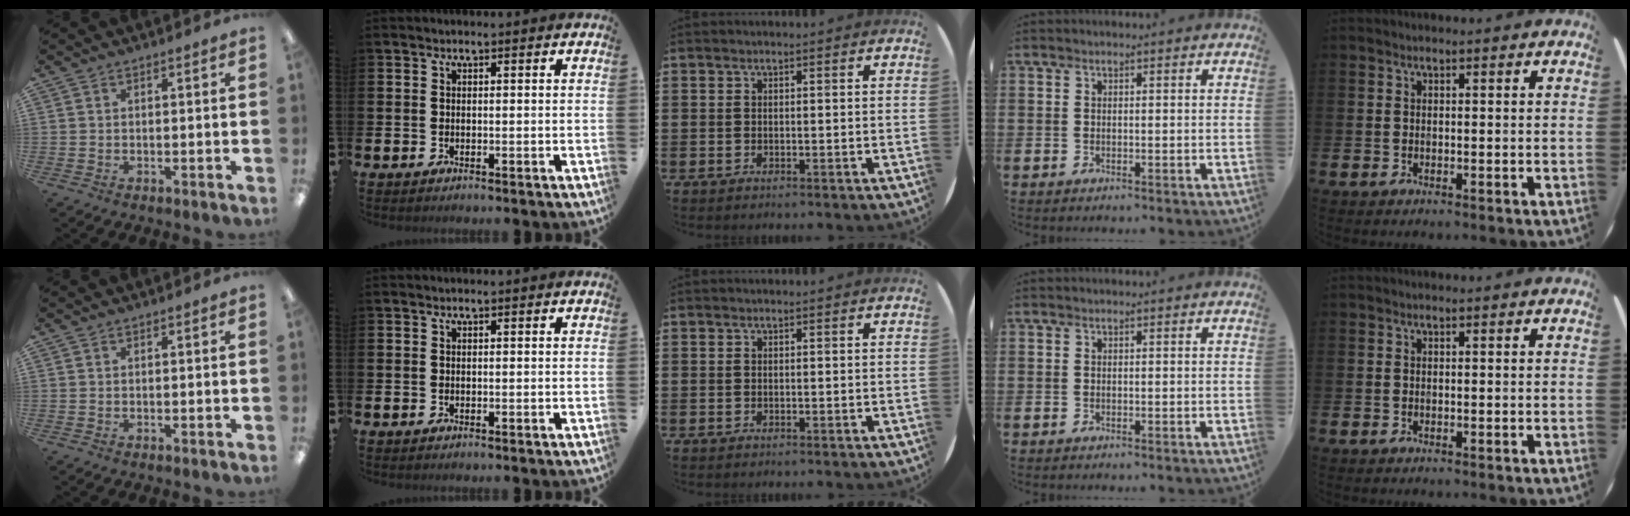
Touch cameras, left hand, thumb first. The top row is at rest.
{}